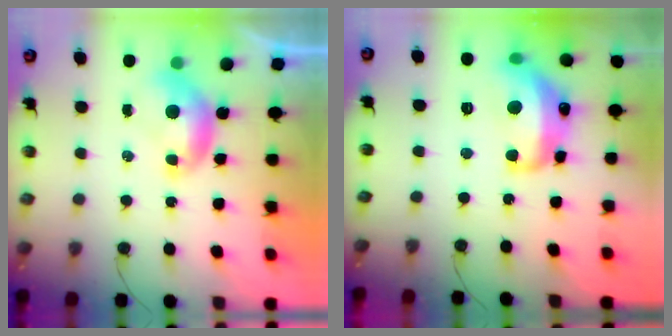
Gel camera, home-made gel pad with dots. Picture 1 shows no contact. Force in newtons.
{"total": 10.7, "press": 10.7, "slide": 1.0}